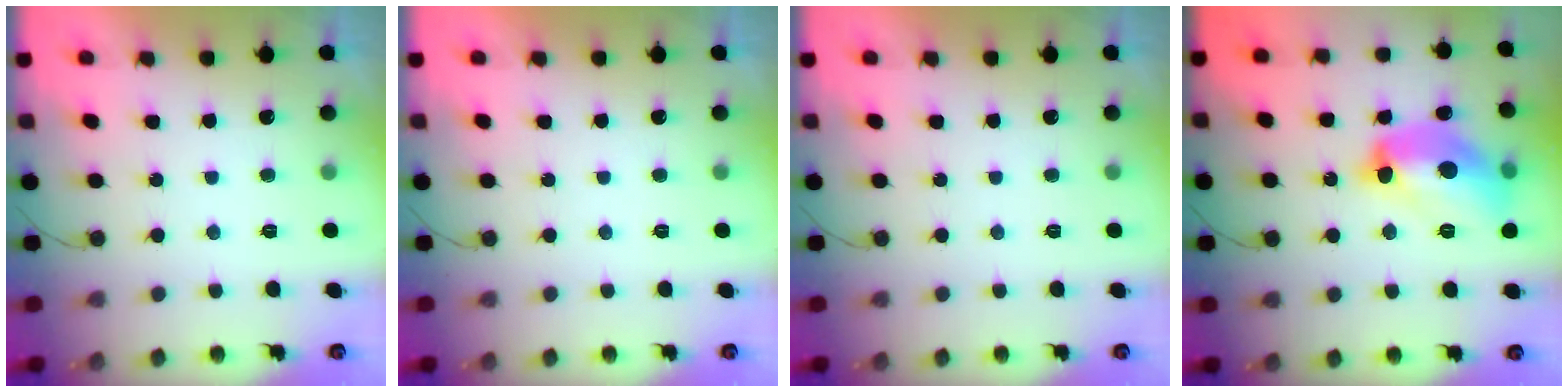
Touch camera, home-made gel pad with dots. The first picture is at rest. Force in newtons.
{"total": 0.0}
{"total": 0.0}
{"total": 16.2, "press": 16.2, "slide": 1.4}